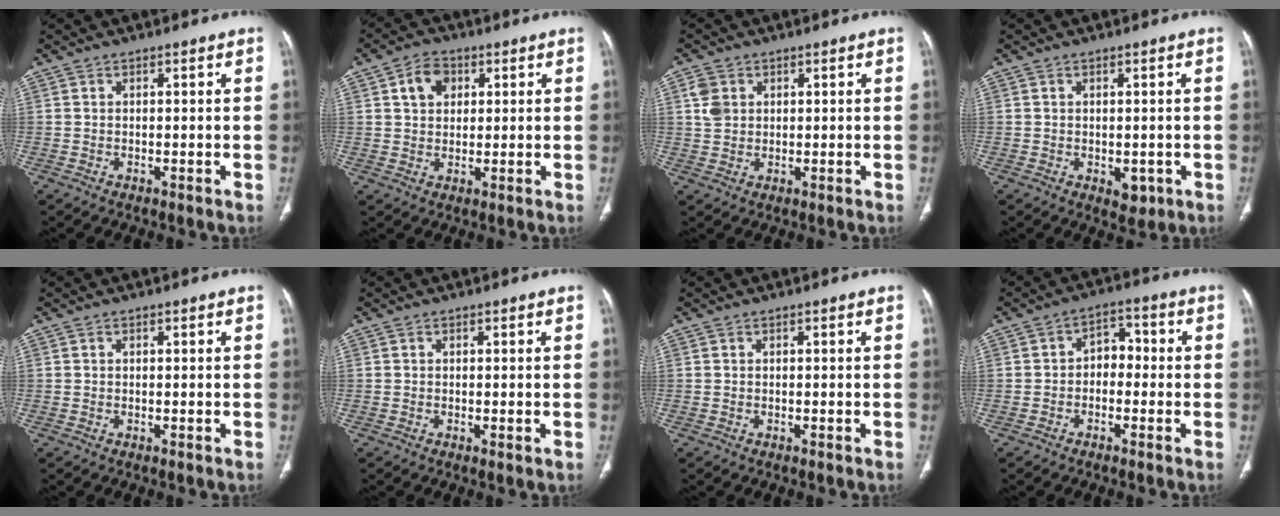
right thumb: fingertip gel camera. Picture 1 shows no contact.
{"total": 6.8, "force": [2.2, 5.1, 3.9], "torque": [-0.049, 0.006, 0.032]}
{"total": 3.9, "force": [1.3, 3.2, 1.9], "torque": [-0.026, 0.000, 0.029]}
{"total": 2.9, "force": [-0.7, 1.9, 2.1], "torque": [-0.015, -0.003, 0.000]}
{"total": 0.0}
{"total": 0.5, "force": [0.0, 0.1, 0.5], "torque": [-0.013, -0.004, 0.000]}
{"total": 0.0}
{"total": 3.9, "force": [-0.6, 2.9, 2.6], "torque": [-0.022, 0.021, -0.020]}